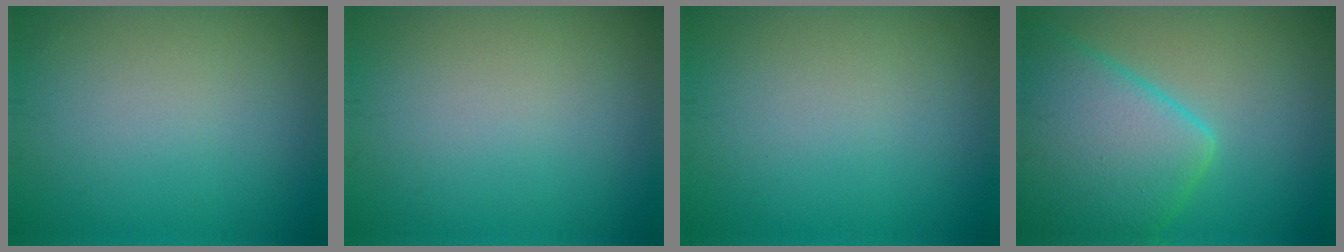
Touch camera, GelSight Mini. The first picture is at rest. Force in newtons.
{"total": 0.0}
{"total": 0.0}
{"total": 9.3, "press": 9.3, "slide": 0.4}